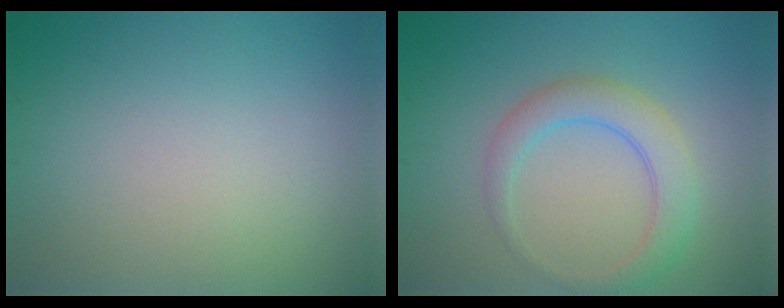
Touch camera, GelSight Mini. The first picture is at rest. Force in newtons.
{"total": 3.9, "press": 3.9, "slide": 0.1}